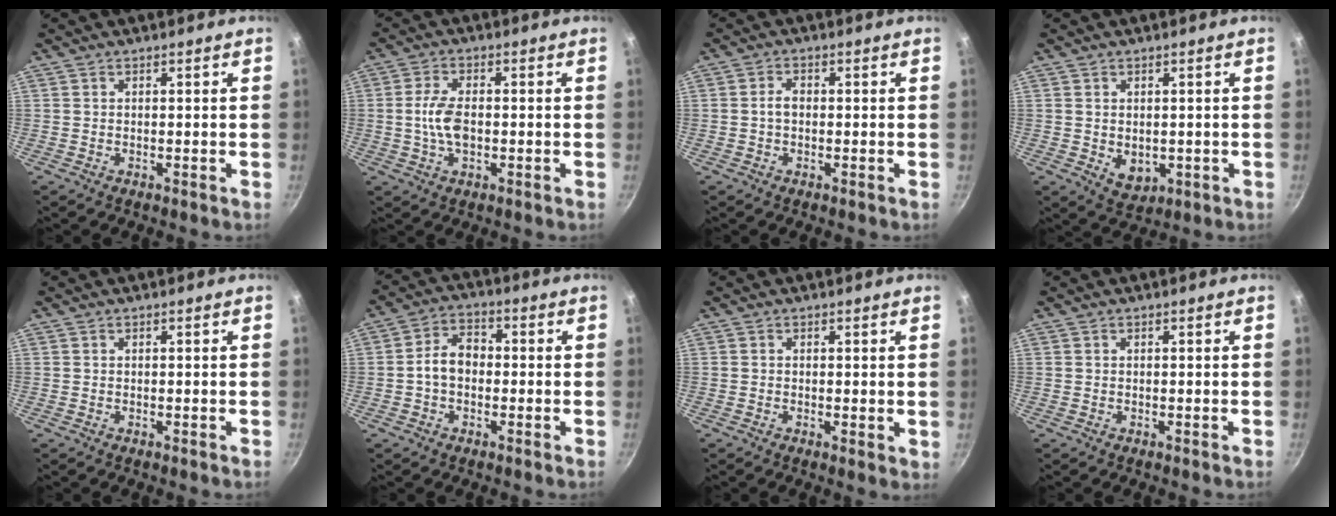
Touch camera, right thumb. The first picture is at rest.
{"total": 6.3, "force": [-0.5, 3.4, 5.3], "torque": [-0.103, 0.009, -0.011]}
{"total": 2.3, "force": [-0.2, 1.6, 1.7], "torque": [-0.026, 0.011, -0.004]}
{"total": 4.7, "force": [-0.2, 3.5, 3.1], "torque": [-0.037, -0.008, 0.008]}
{"total": 0.0}
{"total": 6.4, "force": [-0.7, 4.6, 4.4], "torque": [-0.055, 0.025, -0.024]}
{"total": 1.4, "force": [0.2, 0.6, 1.3], "torque": [-0.018, -0.004, 0.001]}
{"total": 0.0}